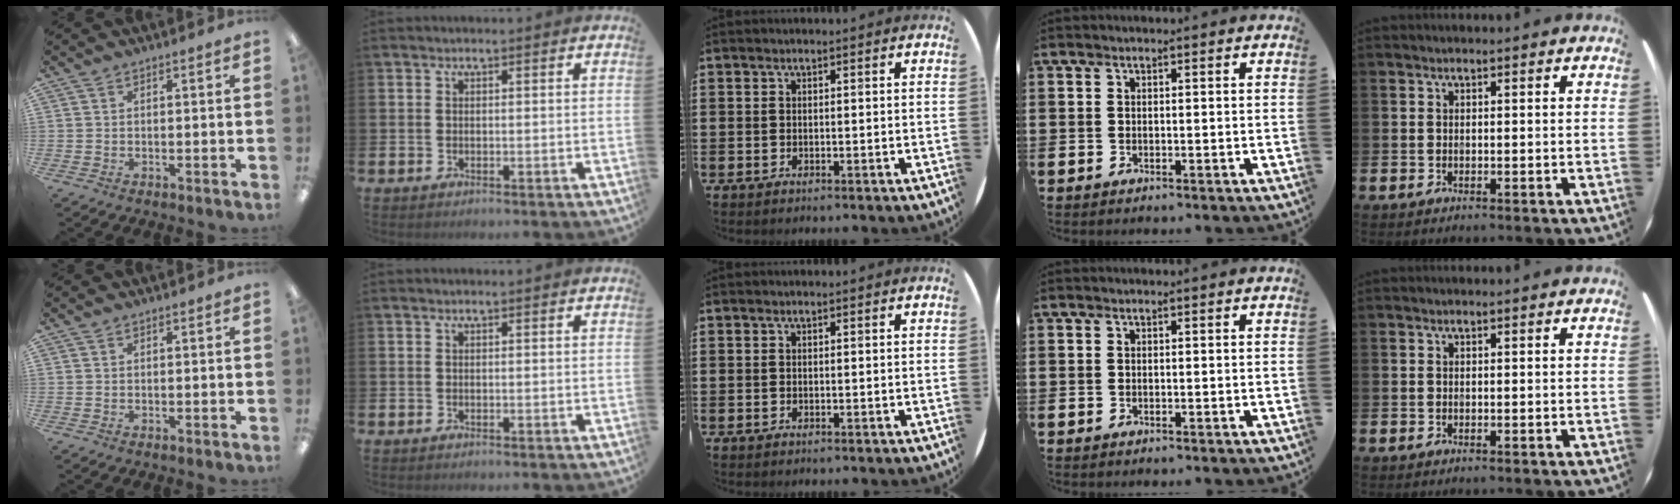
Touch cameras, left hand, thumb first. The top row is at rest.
{}